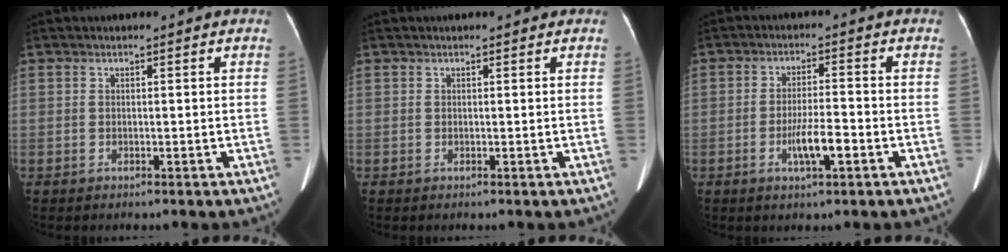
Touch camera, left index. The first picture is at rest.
{"total": 0.8, "force": [0.6, 0.4, 0.3], "torque": [-0.007, 0.010, 0.005]}
{"total": 5.1, "force": [-2.1, 0.7, 4.6], "torque": [-0.086, -0.003, -0.039]}